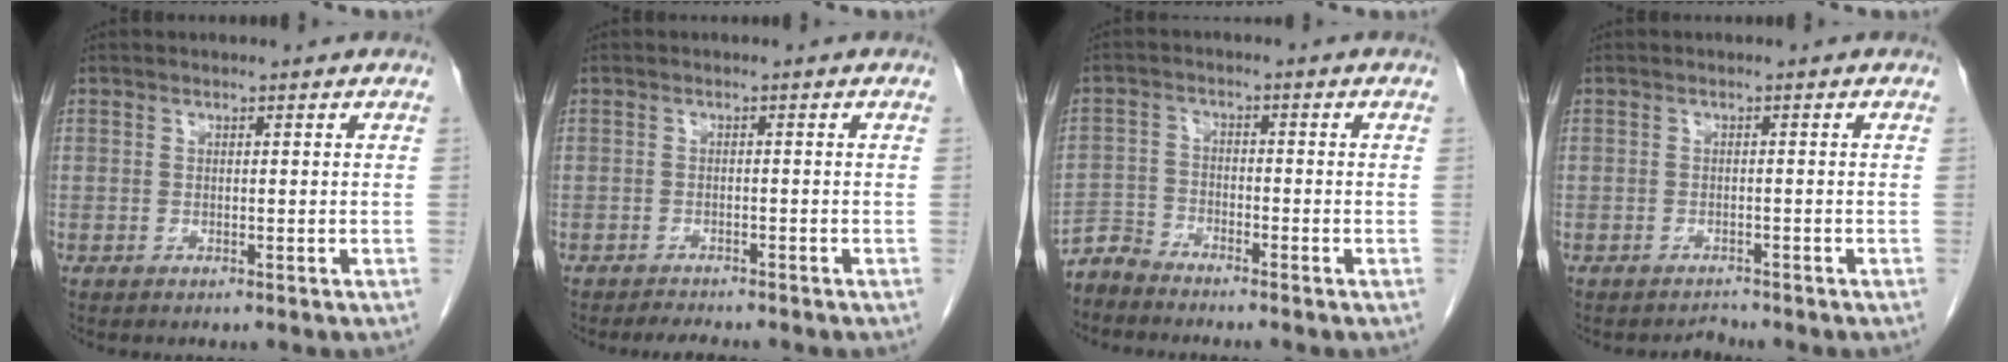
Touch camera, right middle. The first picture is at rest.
{"total": 1.9, "force": [-1.9, 0.0, 0.4], "torque": [-0.014, -0.009, -0.029]}
{"total": 3.5, "force": [-3.5, 0.4, -0.2], "torque": [0.009, -0.012, -0.071]}
{"total": 1.1, "force": [-1.0, 0.0, -0.4], "torque": [0.006, -0.007, -0.015]}